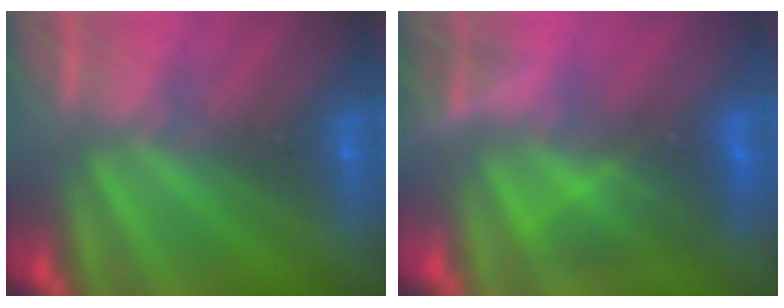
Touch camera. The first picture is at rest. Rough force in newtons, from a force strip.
{"total": 4.5}